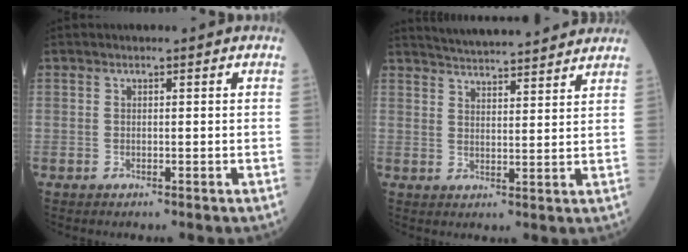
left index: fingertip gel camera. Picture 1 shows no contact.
{"total": 13.9, "force": [13.0, 1.3, 4.9], "torque": [-0.080, 0.017, 0.179]}